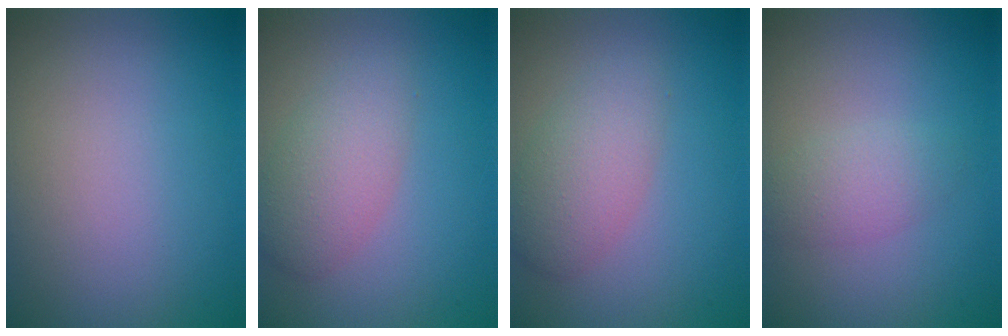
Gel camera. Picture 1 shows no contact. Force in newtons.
{"total": 3.5, "press": 3.5, "slide": 0.2}
{"total": 3.5, "press": 3.5, "slide": 0.2}
{"total": 2.1, "press": 2.0, "slide": 0.0}